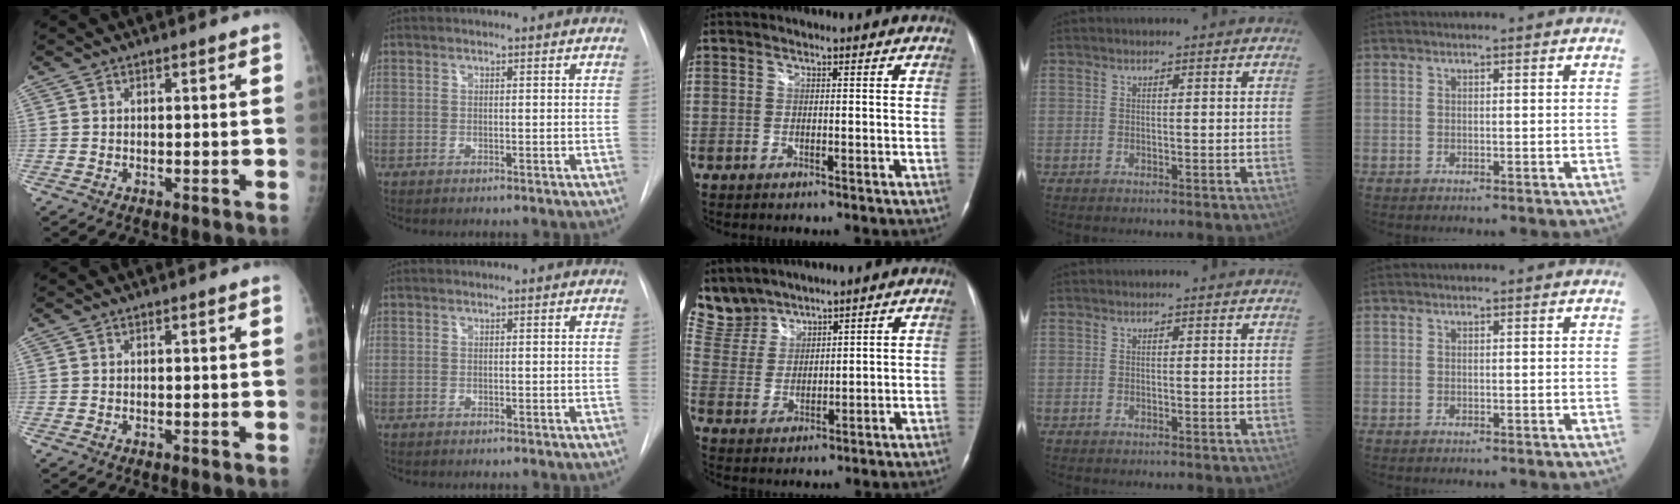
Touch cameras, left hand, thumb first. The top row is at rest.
{"middle": {"total": 7.6, "force": [7.3, 2.1, 0.0], "torque": [-0.014, 0.011, 0.166]}}